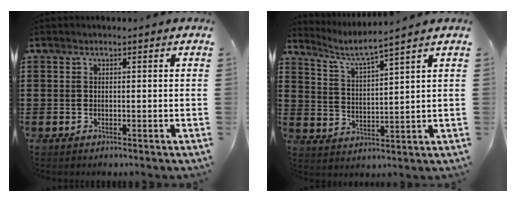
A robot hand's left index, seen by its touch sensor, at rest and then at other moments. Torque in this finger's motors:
{"motor_torque": [-0.11, 0.05, 0.00, 0.04]}